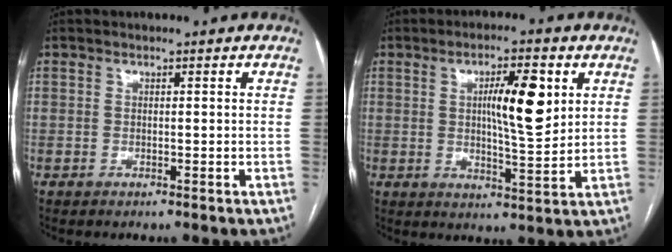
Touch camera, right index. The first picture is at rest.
{"total": 9.0, "force": [2.5, 1.7, 8.5], "torque": [-0.138, 0.004, 0.043]}